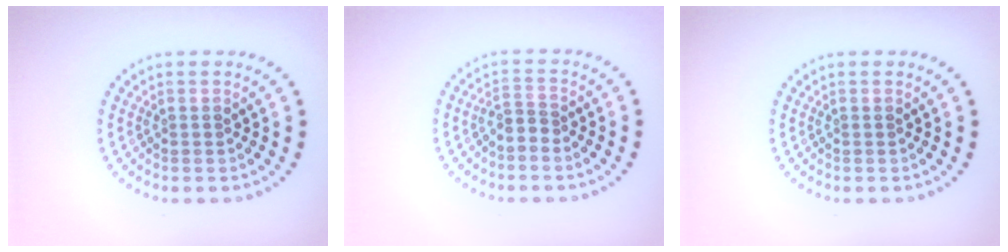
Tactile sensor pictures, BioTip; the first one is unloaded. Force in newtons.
{"total": 1.8, "press": 1.2, "slide": 1.2}
{"total": 0.0}